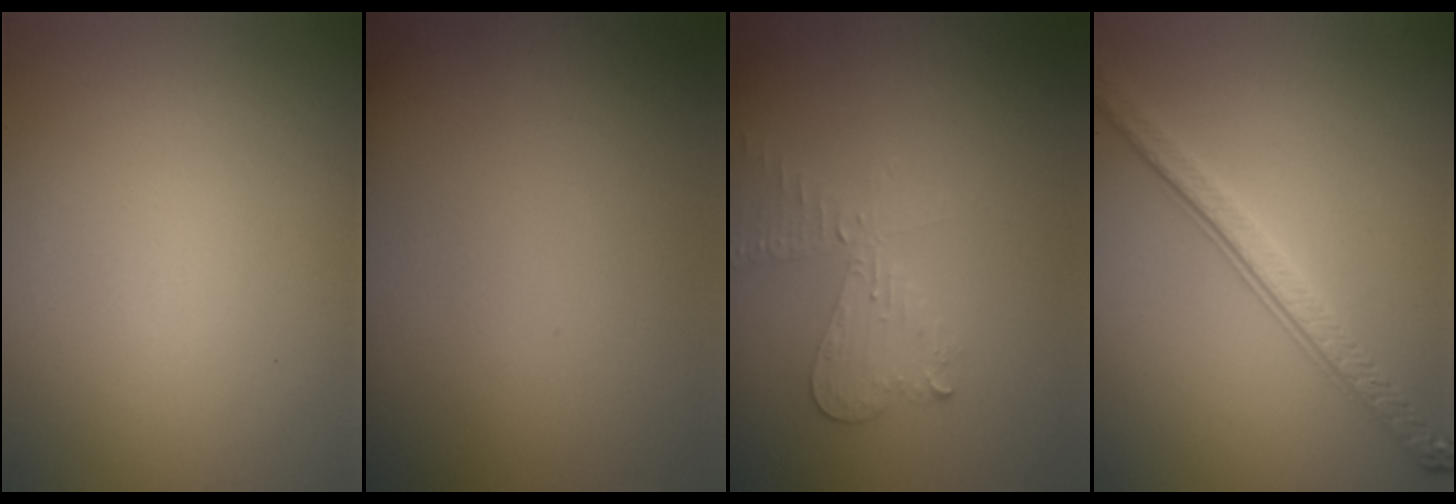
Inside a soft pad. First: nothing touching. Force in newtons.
{"total": 0.0}
{"total": 2.6, "press": 2.5, "slide": 0.6}
{"total": 4.3, "press": 3.0, "slide": 3.1}